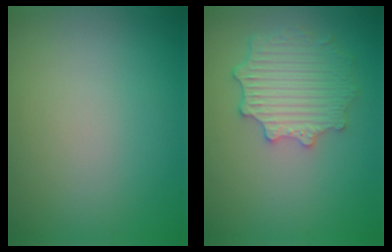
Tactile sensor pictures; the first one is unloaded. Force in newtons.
{"total": 4.9, "press": 4.0, "slide": 2.8}